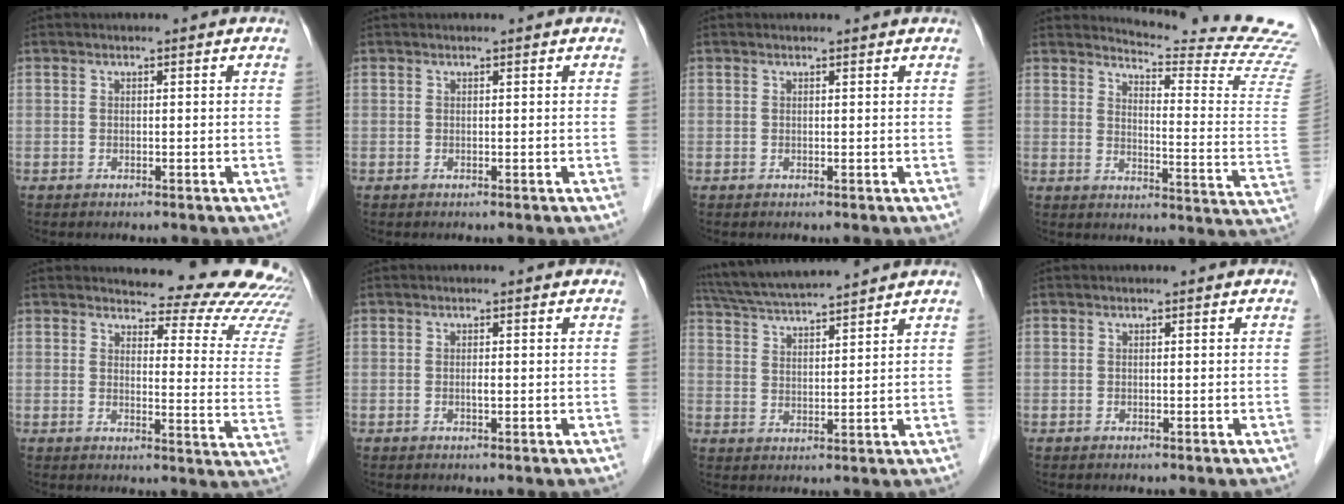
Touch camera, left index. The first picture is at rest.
{"total": 0.9, "force": [0.9, 0.1, 0.2], "torque": [-0.006, 0.018, 0.015]}
{"total": 1.6, "force": [1.6, 0.3, 0.3], "torque": [-0.014, 0.008, 0.014]}
{"total": 17.1, "force": [16.7, -2.5, 2.6], "torque": [-0.046, -0.158, 0.185]}
{"total": 16.9, "force": [16.4, 2.1, 3.2], "torque": [-0.017, -0.121, 0.153]}
{"total": 0.7, "force": [-0.1, 0.2, 0.7], "torque": [-0.012, 0.000, -0.003]}
{"total": 11.6, "force": [10.6, -0.3, 4.6], "torque": [-0.090, 0.028, 0.176]}
{"total": 0.0}